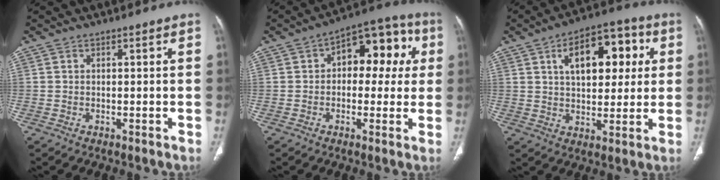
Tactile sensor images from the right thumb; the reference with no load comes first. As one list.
[{"total": 13.5, "force": [2.6, 8.1, 10.4], "torque": [-0.083, 0.038, 0.026]}, {"total": 15.1, "force": [4.6, 8.3, 11.7], "torque": [-0.137, 0.009, 0.070]}]